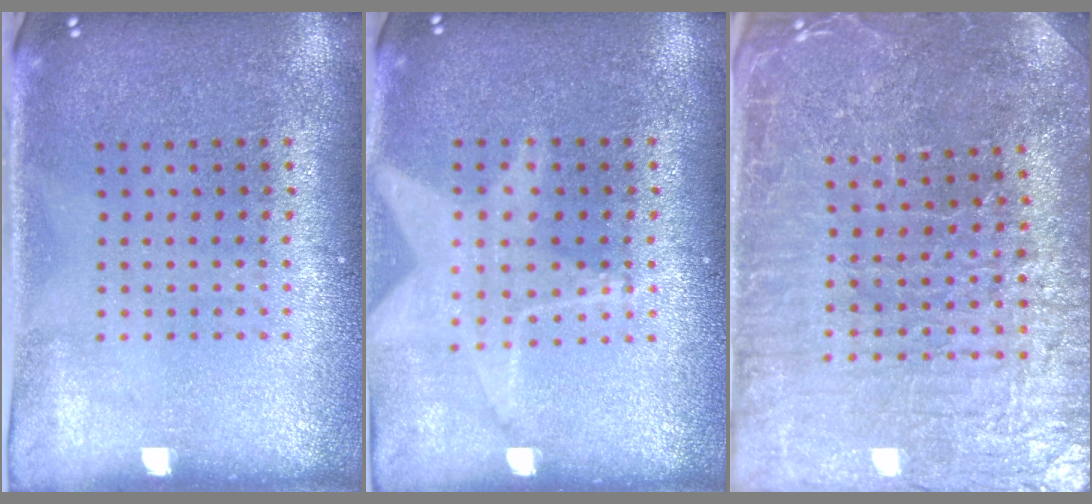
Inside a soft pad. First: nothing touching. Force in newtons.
{"total": 1.3, "press": 1.3, "slide": 0.3}
{"total": 3.8, "press": 3.7, "slide": 0.6}